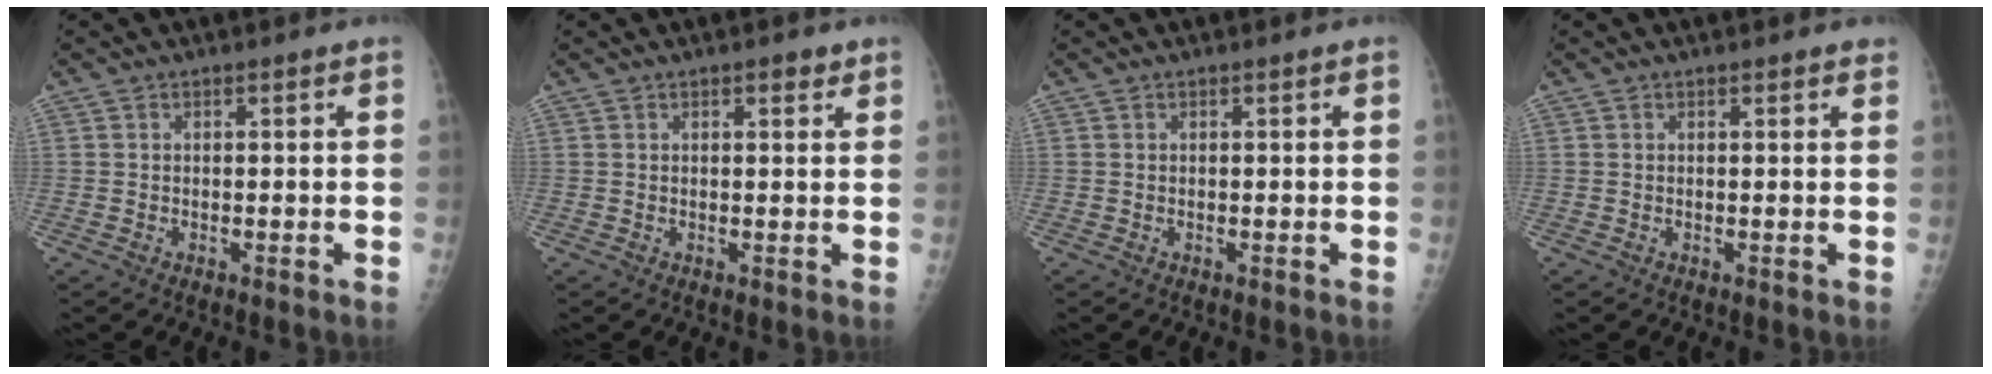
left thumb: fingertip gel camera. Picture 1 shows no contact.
{"total": 1.8, "force": [1.1, 0.7, 1.2], "torque": [-0.010, -0.003, 0.013]}
{"total": 0.0}
{"total": 1.0, "force": [0.8, 0.3, 0.5], "torque": [-0.002, 0.001, 0.008]}